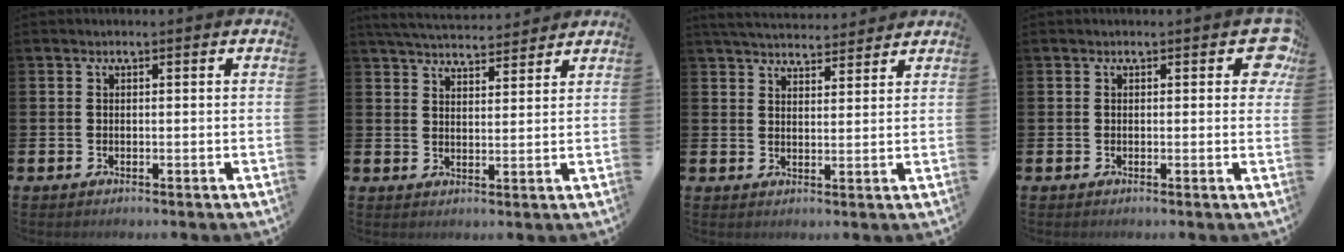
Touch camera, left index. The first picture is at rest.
{"total": 5.1, "force": [5.0, 0.8, 0.6], "torque": [-0.025, -0.026, 0.090]}
{"total": 4.7, "force": [4.7, 0.8, 0.5], "torque": [-0.021, -0.023, 0.085]}
{"total": 2.5, "force": [0.7, 1.1, 2.1], "torque": [-0.017, 0.000, 0.004]}